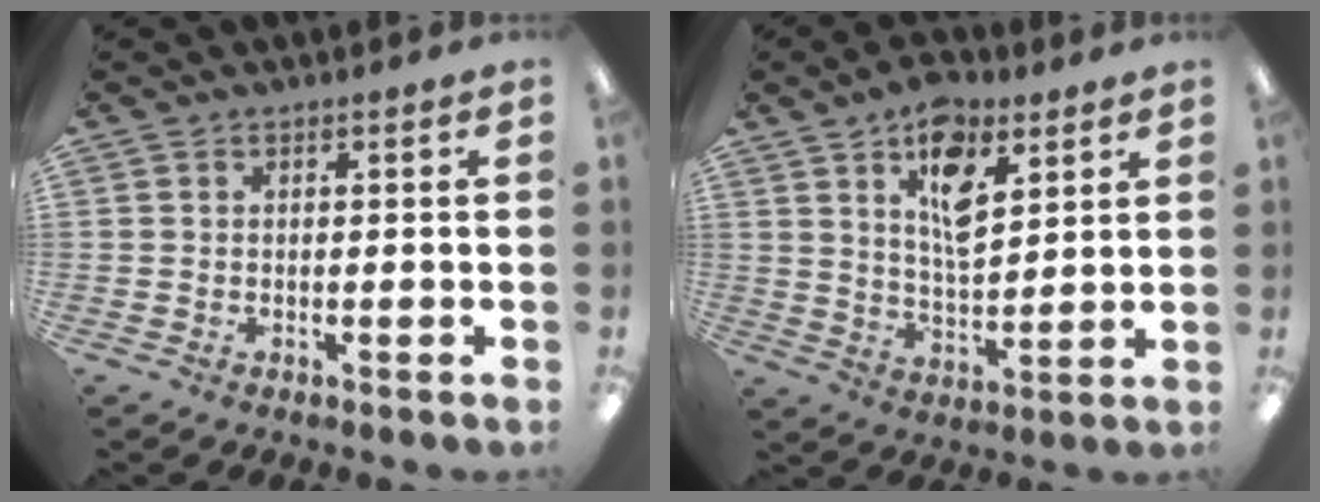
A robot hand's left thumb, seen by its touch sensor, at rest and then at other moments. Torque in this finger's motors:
{"motor_torque": [0.30, 0.47, 0.04, -0.06, 0.05]}